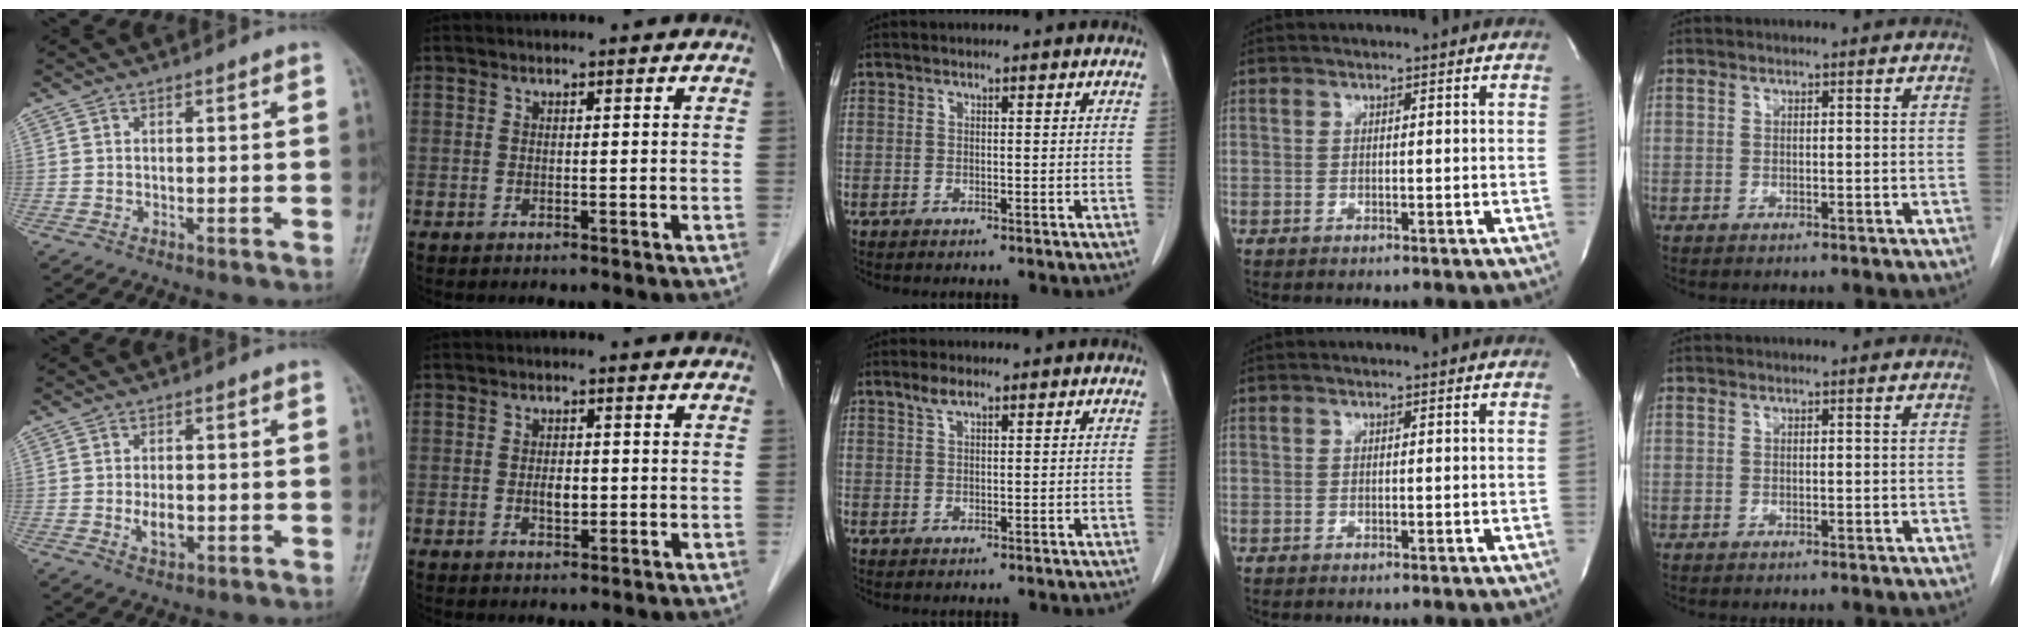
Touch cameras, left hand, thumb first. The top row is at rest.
{"thumb": {"total": 3.8, "force": [-0.6, 2.2, 3.0], "torque": [-0.048, -0.002, -0.008]}, "index": {"total": 2.2, "force": [-0.2, 1.1, 1.9], "torque": [-0.034, 0.000, -0.002]}, "middle": {"total": 2.1, "force": [1.4, 0.6, 1.4], "torque": [-0.029, 0.007, 0.030]}}